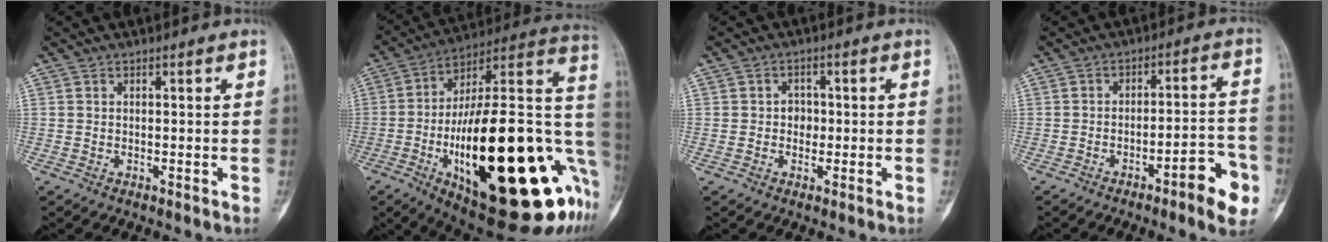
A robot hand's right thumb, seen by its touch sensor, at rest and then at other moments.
{"total": 39.4, "force": [-8.7, 13.8, 35.8], "torque": [-0.457, 0.026, -0.126]}
{"total": 2.5, "force": [-0.2, 2.1, 1.3], "torque": [-0.003, 0.007, -0.008]}
{"total": 9.6, "force": [-5.0, 2.2, 7.9], "torque": [-0.099, 0.035, -0.067]}